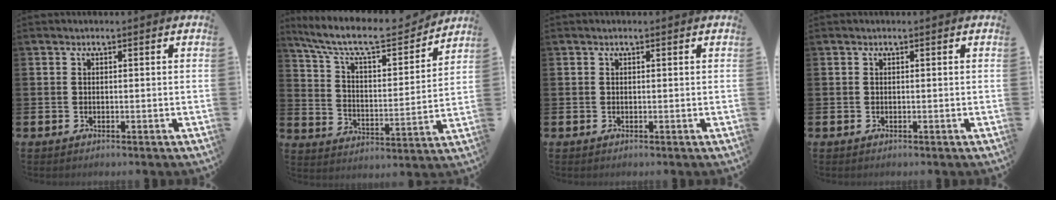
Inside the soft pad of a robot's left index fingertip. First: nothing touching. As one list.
[{"total": 9.9, "force": [8.7, 2.5, 3.9], "torque": [-0.112, -0.055, 0.148]}, {"total": 0.0}, {"total": 0.0}]